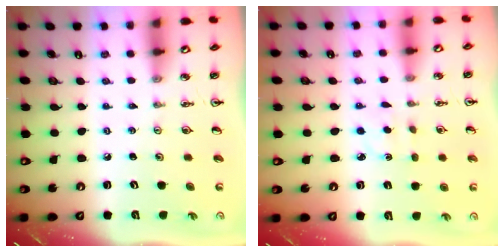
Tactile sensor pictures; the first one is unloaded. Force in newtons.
{"total": 1.7, "press": 1.6, "slide": 0.6}